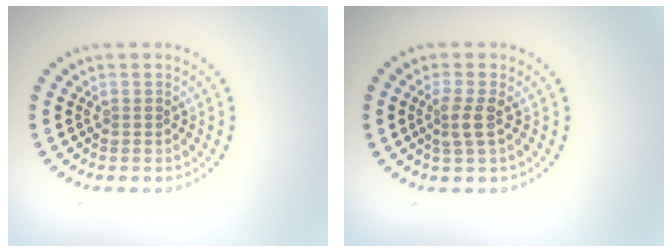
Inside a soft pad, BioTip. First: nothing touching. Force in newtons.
{"total": 1.8, "press": 1.4, "slide": 1.1}